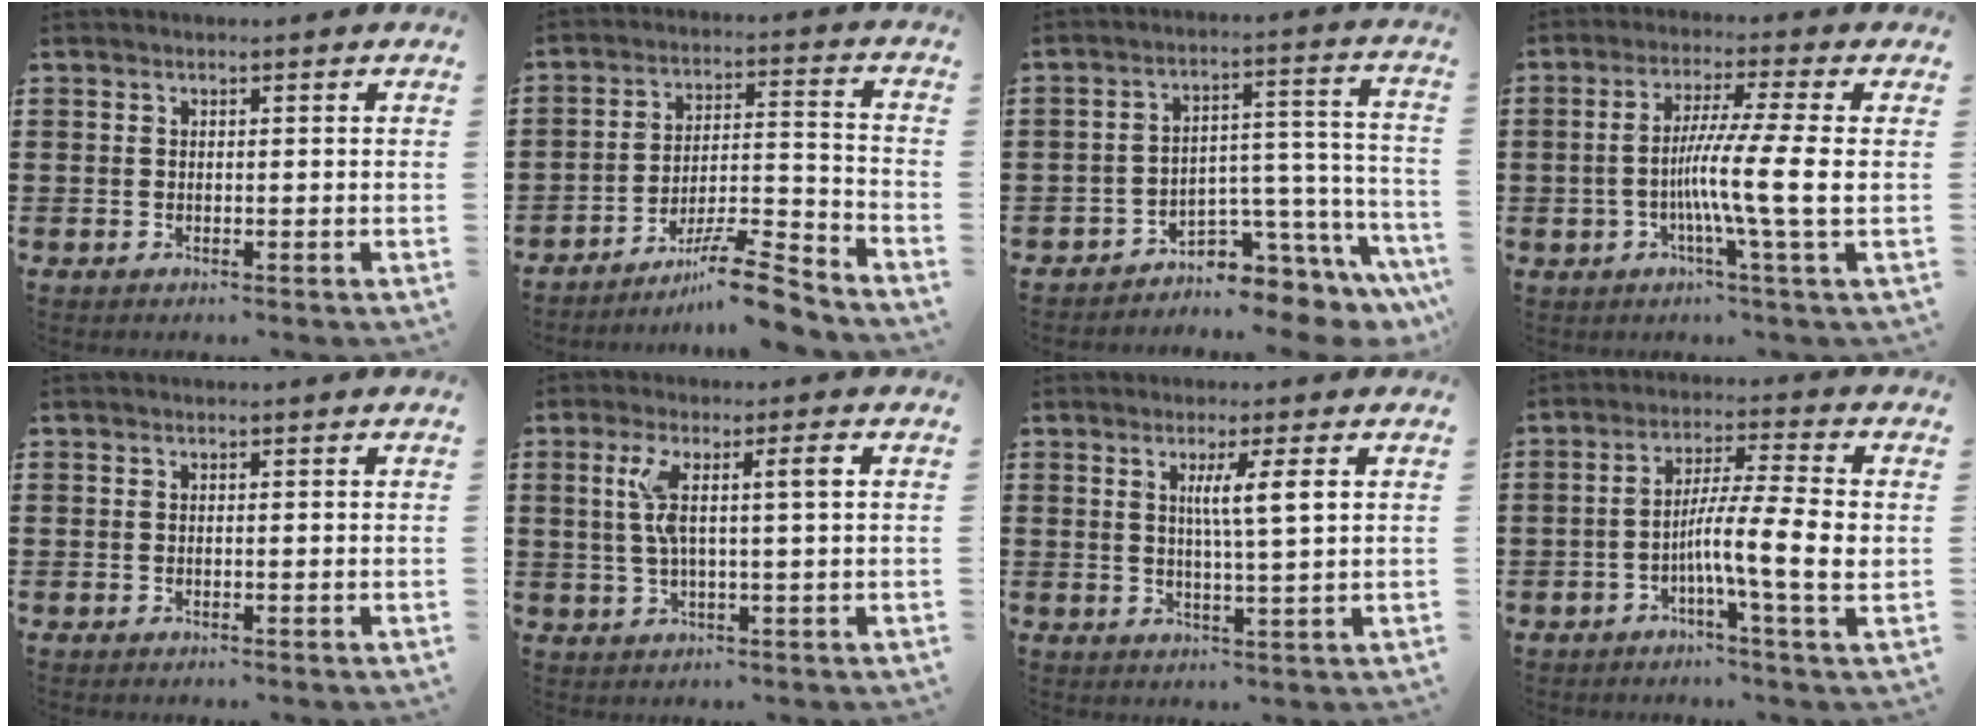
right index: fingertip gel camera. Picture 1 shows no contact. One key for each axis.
{"total": 10.2, "fx": -8.6, "fy": 0.9, "fz": 5.4, "tx": -0.074, "ty": 0.030, "tz": -0.160}
{"total": 5.6, "fx": -4.3, "fy": 3.0, "fz": 2.0, "tx": -0.043, "ty": -0.001, "tz": -0.081}
{"total": 9.5, "fx": -1.2, "fy": -0.7, "fz": 9.4, "tx": -0.171, "ty": -0.014, "tz": -0.027}
{"total": 0.0}
{"total": 6.0, "fx": 1.4, "fy": 0.5, "fz": 5.8, "tx": -0.113, "ty": 0.000, "tz": 0.018}
{"total": 4.6, "fx": 1.3, "fy": -0.3, "fz": 4.4, "tx": -0.089, "ty": -0.003, "tz": 0.016}
{"total": 9.8, "fx": -1.9, "fy": 0.7, "fz": 9.6, "tx": -0.173, "ty": -0.005, "tz": -0.037}